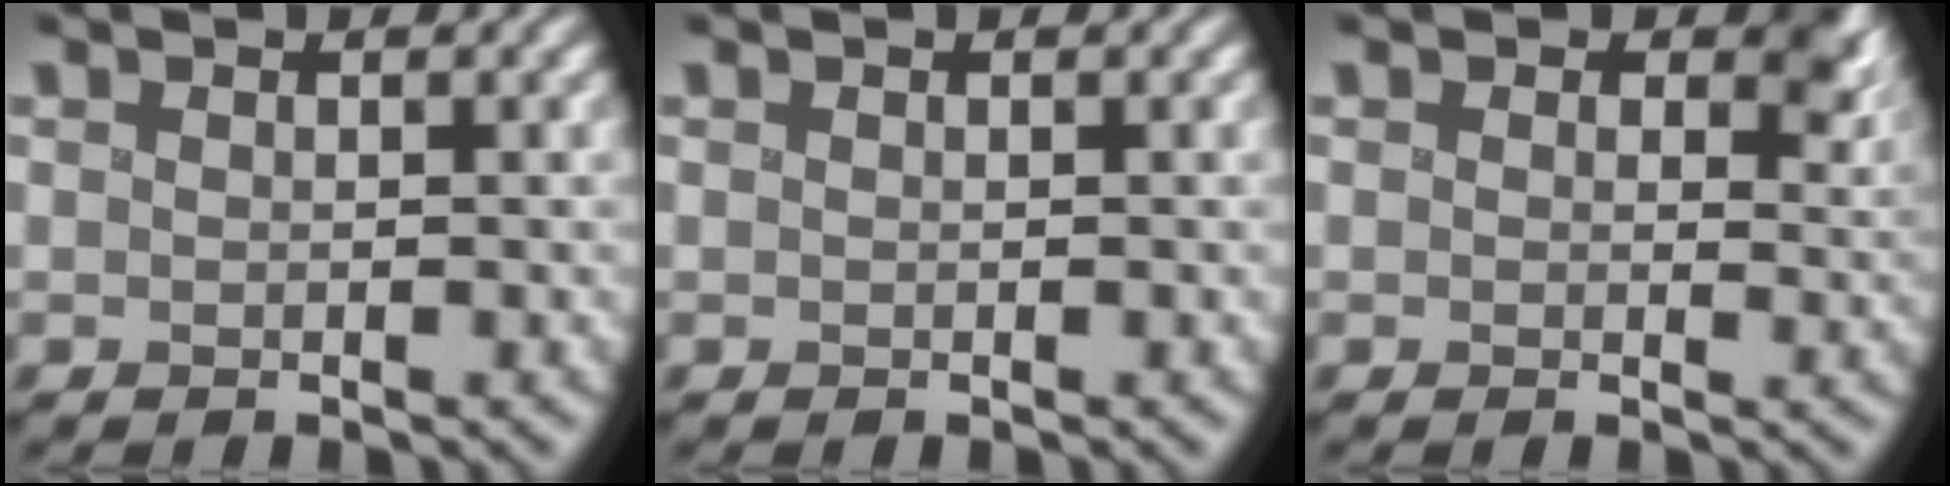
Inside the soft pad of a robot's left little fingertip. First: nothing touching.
{"total": 0.0}
{"total": 3.9, "force": [2.0, 2.6, 2.2], "torque": [-0.035, -0.007, 0.027]}